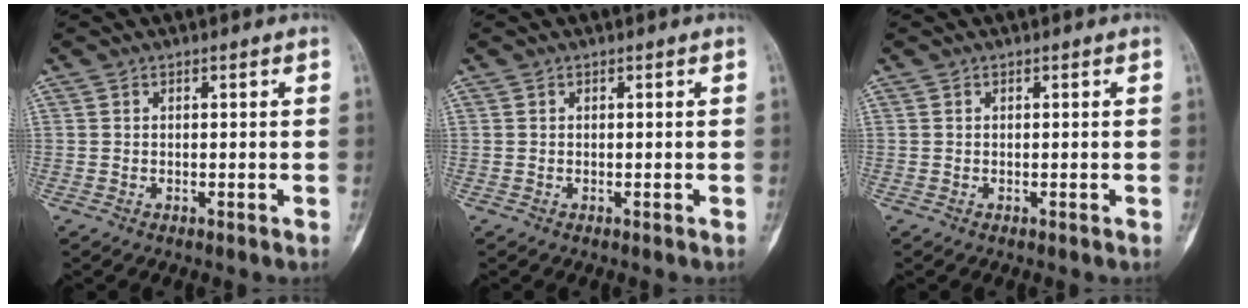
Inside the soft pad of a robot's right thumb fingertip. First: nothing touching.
{"total": 0.0}
{"total": 0.0}